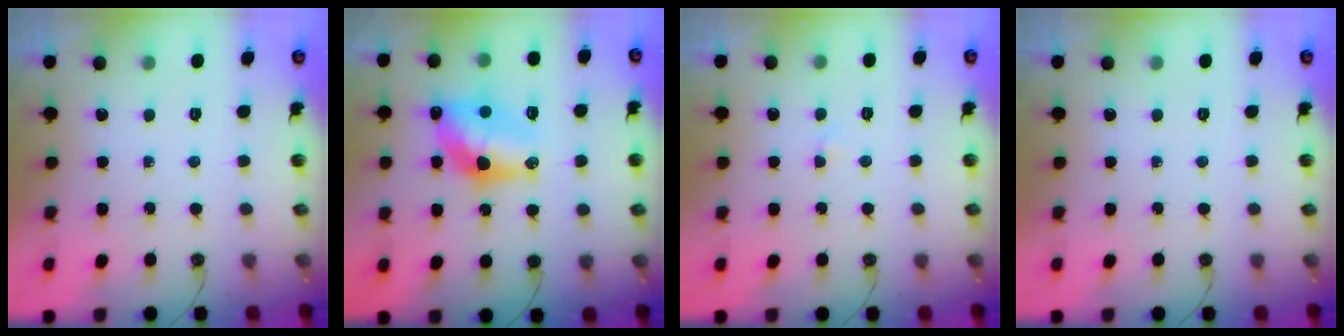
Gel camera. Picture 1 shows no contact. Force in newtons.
{"total": 13.3, "press": 13.3, "slide": 0.8}
{"total": 2.3, "press": 2.3, "slide": 0.4}
{"total": 0.0}